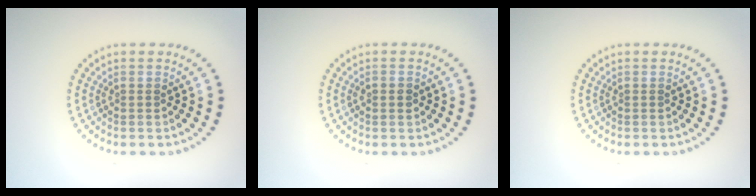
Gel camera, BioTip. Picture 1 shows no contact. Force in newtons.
{"total": 1.3, "press": 1.3, "slide": 0.1}
{"total": 0.0}